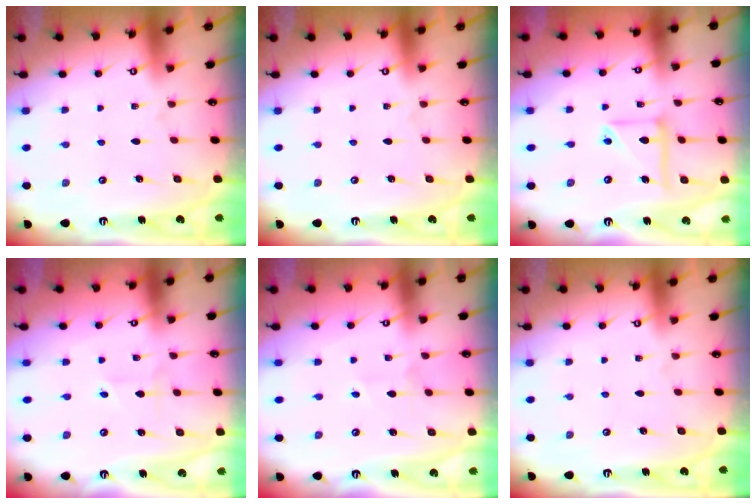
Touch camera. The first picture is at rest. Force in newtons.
{"total": 0.0}
{"total": 10.2, "press": 10.2, "slide": 1.0}
{"total": 1.2, "press": 1.2, "slide": 0.2}
{"total": 2.5, "press": 2.4, "slide": 0.6}
{"total": 0.0}